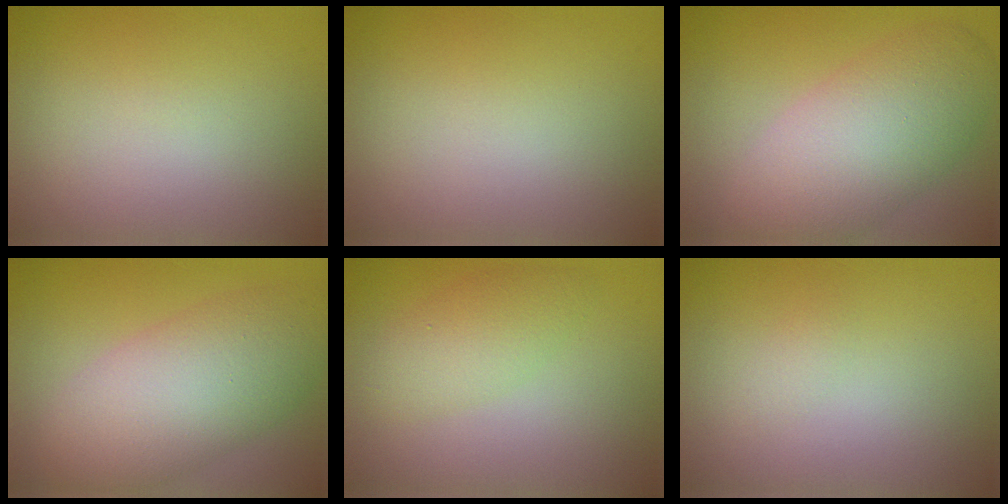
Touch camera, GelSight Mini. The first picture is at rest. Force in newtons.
{"total": 0.0}
{"total": 8.3, "press": 8.3, "slide": 0.7}
{"total": 8.5, "press": 8.5, "slide": 0.4}
{"total": 2.7, "press": 2.7, "slide": 0.1}
{"total": 0.6, "press": 0.6, "slide": 0.1}